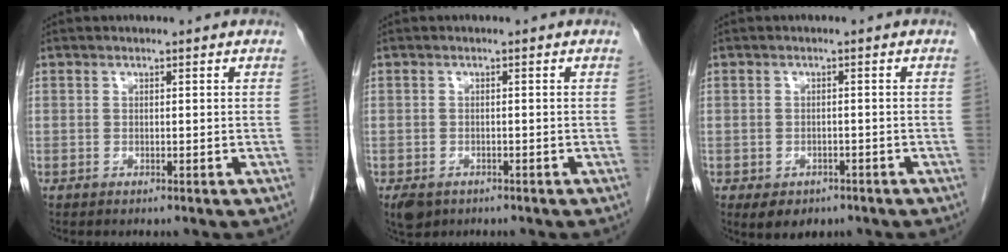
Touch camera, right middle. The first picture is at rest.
{"total": 3.3, "force": [-2.1, 2.2, 1.3], "torque": [-0.023, -0.003, -0.030]}
{"total": 4.6, "force": [-3.0, 2.9, 1.8], "torque": [-0.019, 0.000, -0.035]}